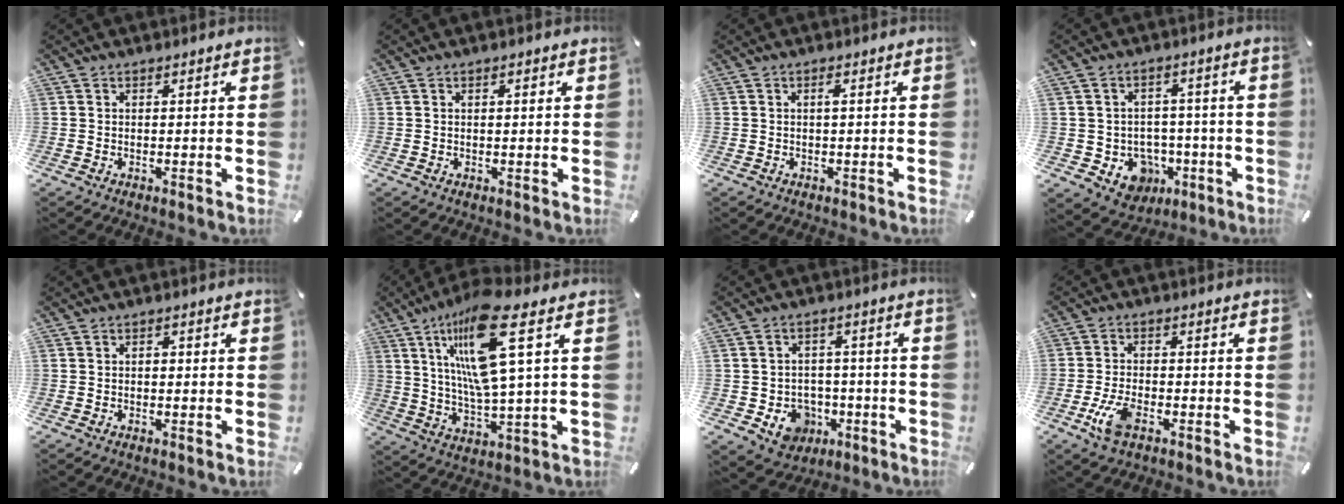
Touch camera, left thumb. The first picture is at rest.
{"total": 1.0, "force": [0.3, 0.5, 0.8], "torque": [-0.017, 0.005, 0.003]}
{"total": 1.3, "force": [0.1, 0.1, 1.3], "torque": [-0.025, 0.000, 0.001]}
{"total": 8.4, "force": [-1.4, 7.9, 2.5], "torque": [-0.039, 0.002, -0.013]}
{"total": 1.4, "force": [0.1, 1.0, 1.0], "torque": [-0.013, 0.002, -0.003]}
{"total": 17.2, "force": [7.1, 3.2, 15.4], "torque": [-0.312, -0.026, 0.102]}
{"total": 7.8, "force": [-1.8, 7.3, 2.1], "torque": [-0.039, 0.011, -0.023]}
{"total": 6.7, "force": [-2.8, 3.4, 5.0], "torque": [-0.119, 0.000, -0.055]}